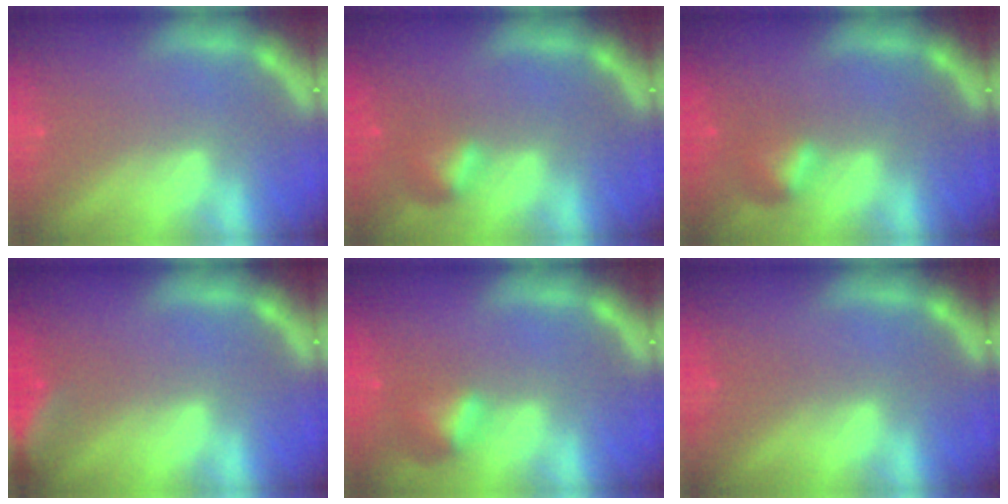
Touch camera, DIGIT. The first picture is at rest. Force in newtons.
{"total": 1.9}
{"total": 1.9}
{"total": 5.0}
{"total": 2.4}
{"total": 0.0}